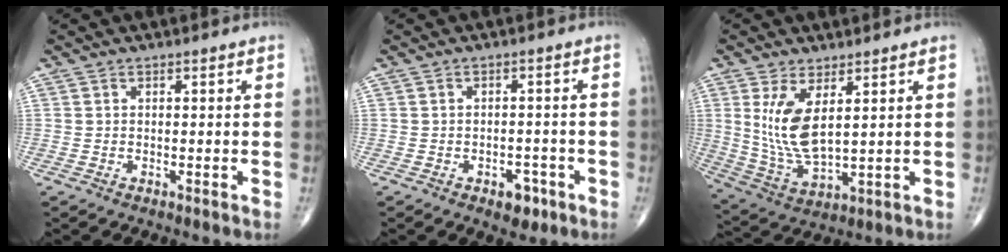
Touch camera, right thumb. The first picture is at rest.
{"total": 4.2, "force": [-2.3, 2.5, 2.5], "torque": [-0.015, 0.013, -0.027]}
{"total": 10.4, "force": [3.0, 4.4, 8.9], "torque": [-0.182, -0.025, 0.075]}